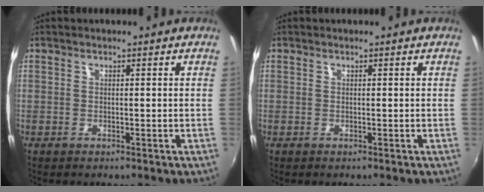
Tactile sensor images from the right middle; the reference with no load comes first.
{"total": 0.0}